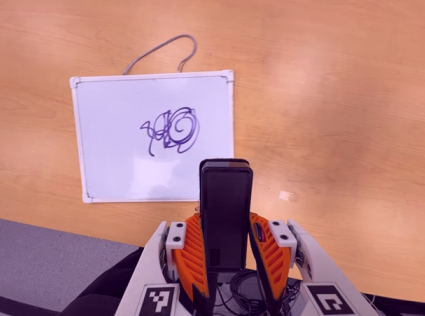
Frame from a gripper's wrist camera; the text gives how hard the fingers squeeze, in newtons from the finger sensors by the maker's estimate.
{"total": 4.0, "left": 2.5, "right": 5.6}